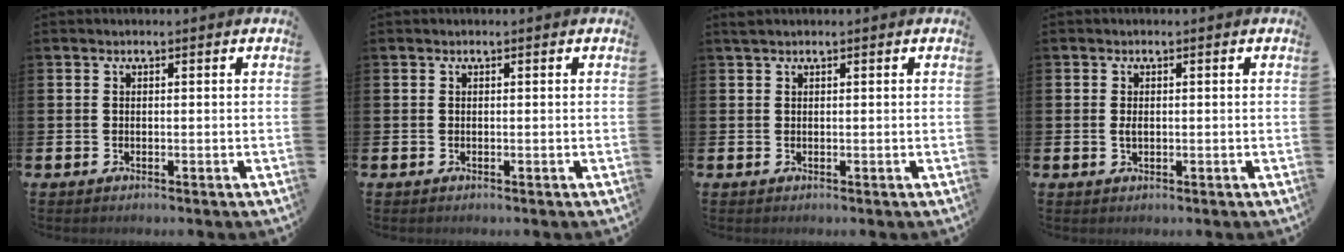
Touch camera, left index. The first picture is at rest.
{"total": 0.0}
{"total": 0.9, "force": [0.8, 0.1, 0.4], "torque": [-0.006, 0.002, 0.013]}
{"total": 1.1, "force": [0.0, 0.7, 0.8], "torque": [-0.015, 0.003, 0.000]}